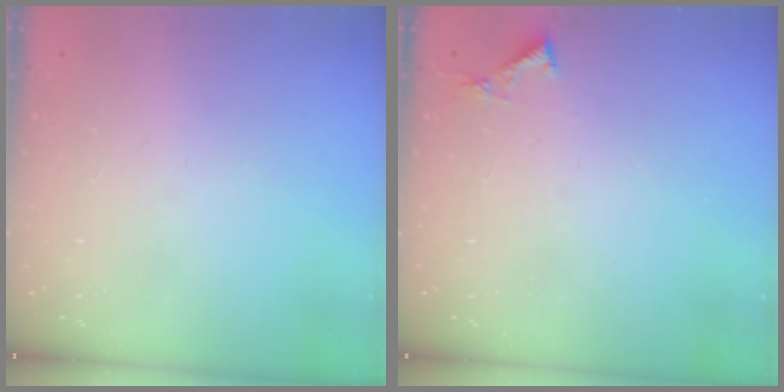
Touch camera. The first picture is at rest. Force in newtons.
{"total": 4.1, "press": 4.1, "slide": 0.5}